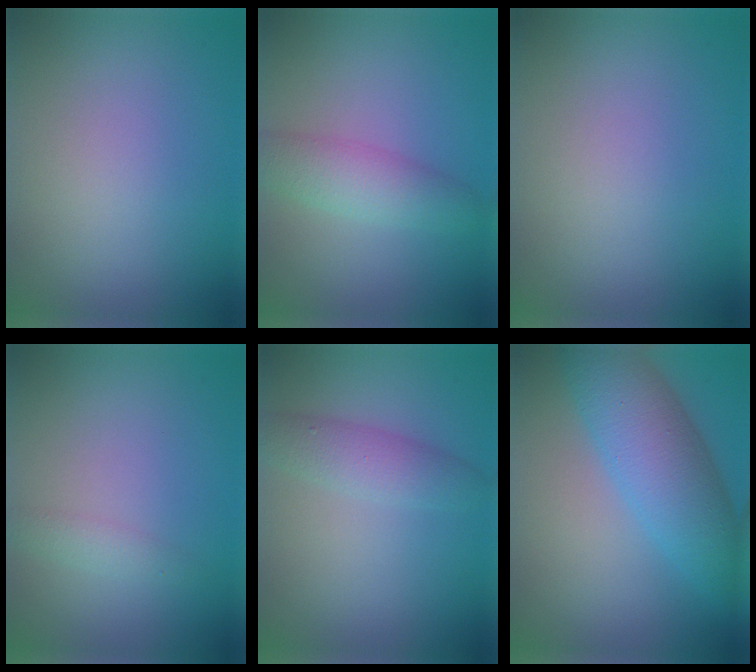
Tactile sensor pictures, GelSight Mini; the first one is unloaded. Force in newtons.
{"total": 3.3, "press": 3.3, "slide": 0.1}
{"total": 0.0}
{"total": 1.3, "press": 1.3, "slide": 0.0}
{"total": 2.8, "press": 2.8, "slide": 0.0}
{"total": 7.5, "press": 7.5, "slide": 0.2}